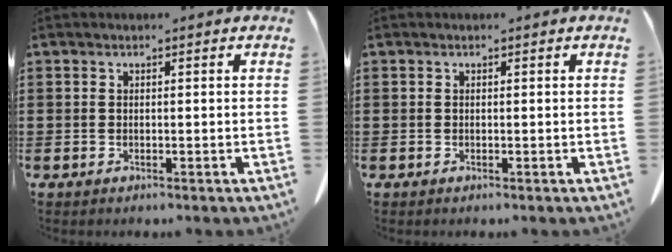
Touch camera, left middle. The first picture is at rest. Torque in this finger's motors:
{"motor_torque": [-0.01, 0.01, 0.00, 0.01]}